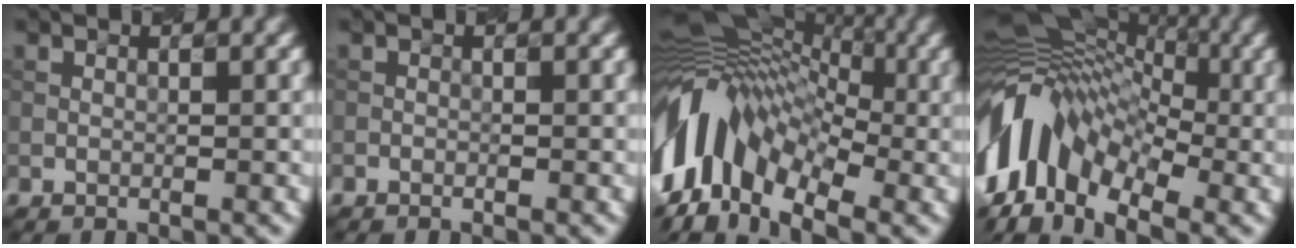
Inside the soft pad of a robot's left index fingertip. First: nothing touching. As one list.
[{"total": 0.0}, {"total": 13.0, "force": [-0.4, 8.0, 10.2], "torque": [-0.201, 0.028, -0.025]}, {"total": 12.5, "force": [-1.5, 7.9, 9.5], "torque": [-0.178, 0.024, -0.051]}]